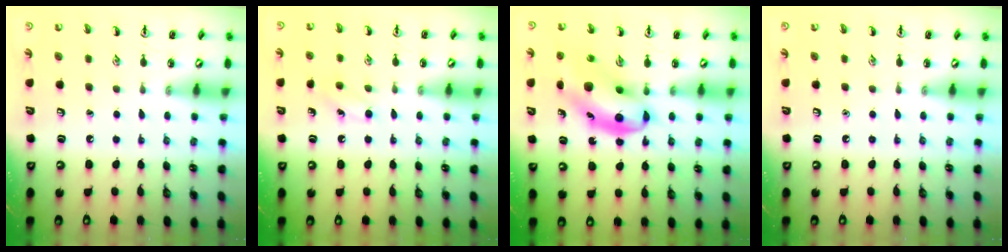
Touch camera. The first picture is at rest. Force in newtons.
{"total": 6.2, "press": 5.9, "slide": 1.9}
{"total": 11.7, "press": 11.2, "slide": 3.2}
{"total": 0.0}